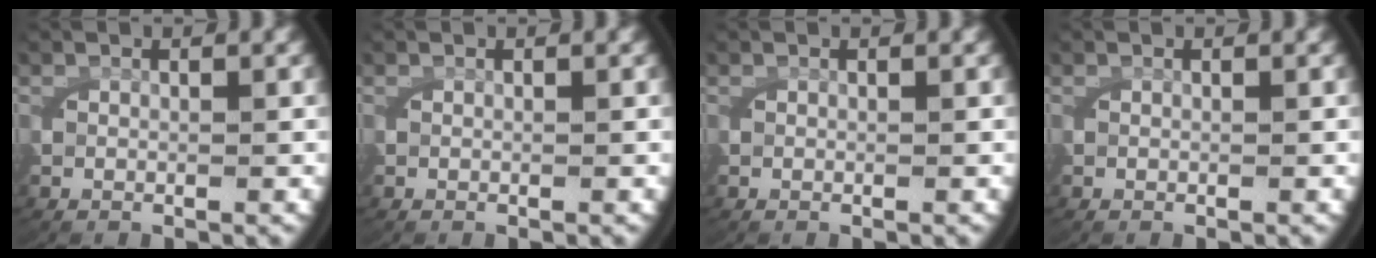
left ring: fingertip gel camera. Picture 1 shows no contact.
{"total": 0.0}
{"total": 0.0}
{"total": 0.0}